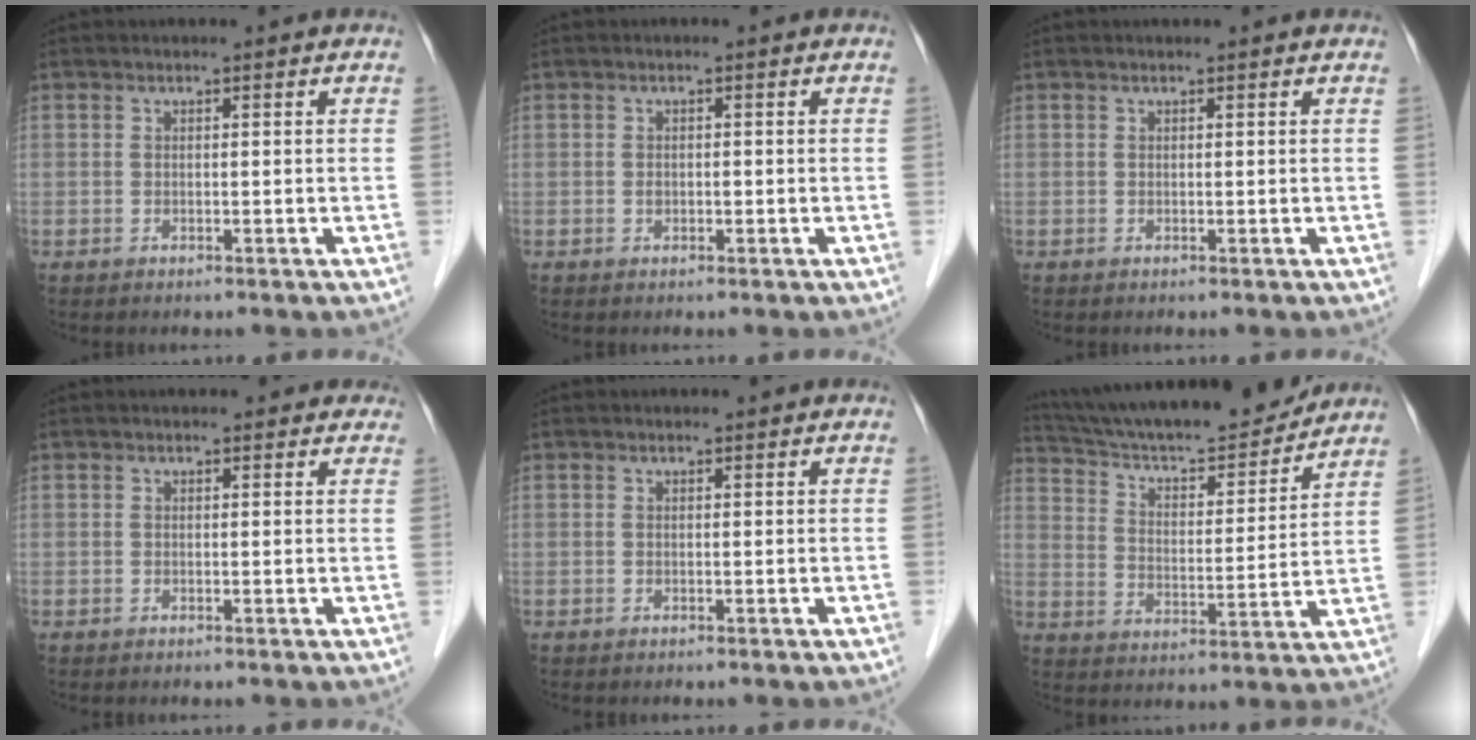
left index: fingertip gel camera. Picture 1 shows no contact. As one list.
[{"total": 0.8, "force": [-0.2, 0.6, 0.5], "torque": [-0.009, 0.003, -0.003]}, {"total": 0.9, "force": [0.9, 0.0, 0.3], "torque": [-0.007, 0.007, 0.009]}, {"total": 3.4, "force": [2.9, 1.6, 1.0], "torque": [-0.001, 0.012, 0.021]}, {"total": 0.0}, {"total": 19.9, "force": [18.3, 2.8, 7.1], "torque": [-0.122, 0.002, 0.281]}]